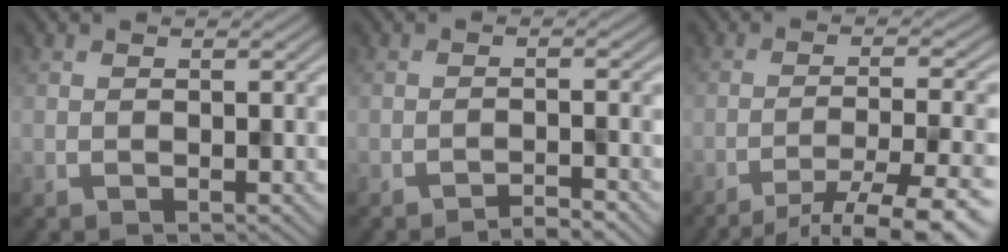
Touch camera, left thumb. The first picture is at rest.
{"total": 2.3, "force": [-2.0, 0.1, 1.1], "torque": [-0.008, 0.007, -0.041]}
{"total": 11.0, "force": [-8.3, 1.9, 7.1], "torque": [-0.113, -0.003, -0.109]}